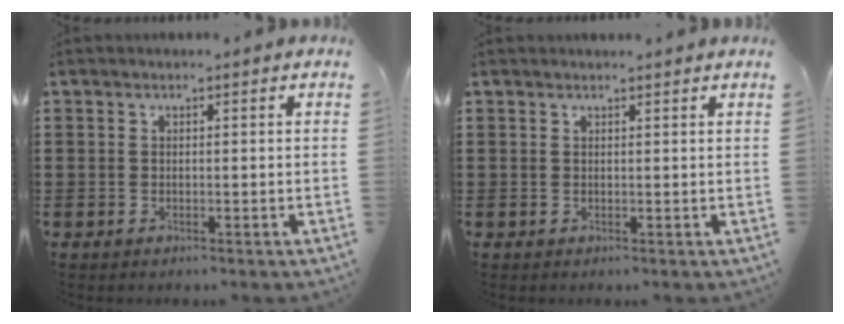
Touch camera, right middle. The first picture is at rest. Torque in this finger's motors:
{"motor_torque": [-0.05, -0.12, 0.04, 0.03]}